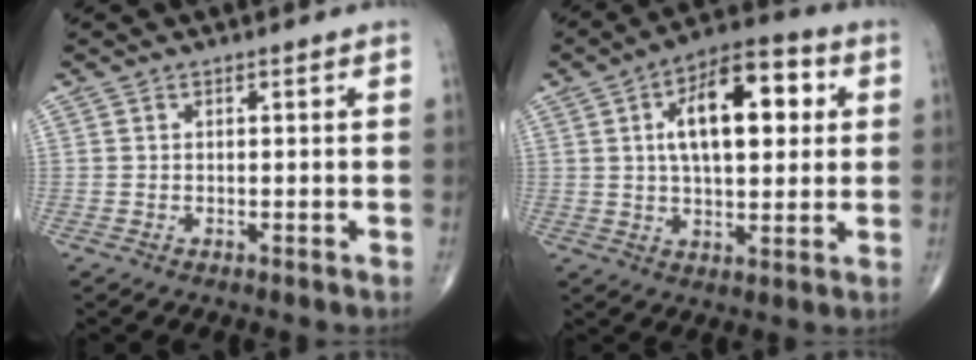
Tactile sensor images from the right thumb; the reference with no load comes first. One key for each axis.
{"total": 16.0, "fx": 3.7, "fy": 7.7, "fz": 13.5, "tx": -0.186, "ty": 0.013, "tz": 0.053}